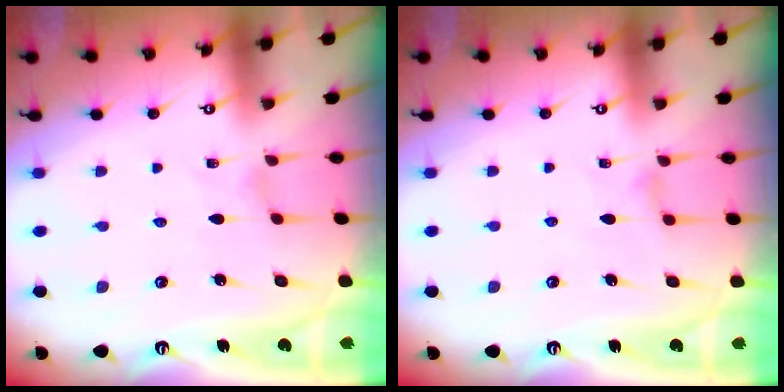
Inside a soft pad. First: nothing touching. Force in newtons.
{"total": 1.4, "press": 1.3, "slide": 0.3}